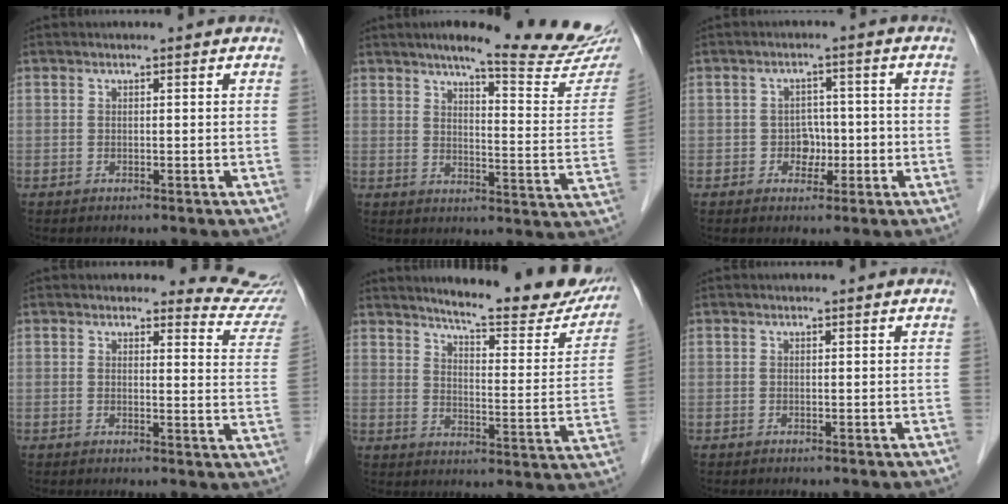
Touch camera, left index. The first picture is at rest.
{"total": 17.8, "force": [15.5, 0.7, 8.8], "torque": [-0.111, -0.061, 0.186]}
{"total": 3.5, "force": [-1.0, 2.7, 1.9], "torque": [-0.023, 0.010, -0.014]}
{"total": 7.8, "force": [7.7, 1.1, -0.3], "torque": [0.026, -0.065, 0.052]}
{"total": 19.3, "force": [17.3, 3.0, 8.1], "torque": [-0.095, -0.058, 0.209]}
{"total": 0.0}